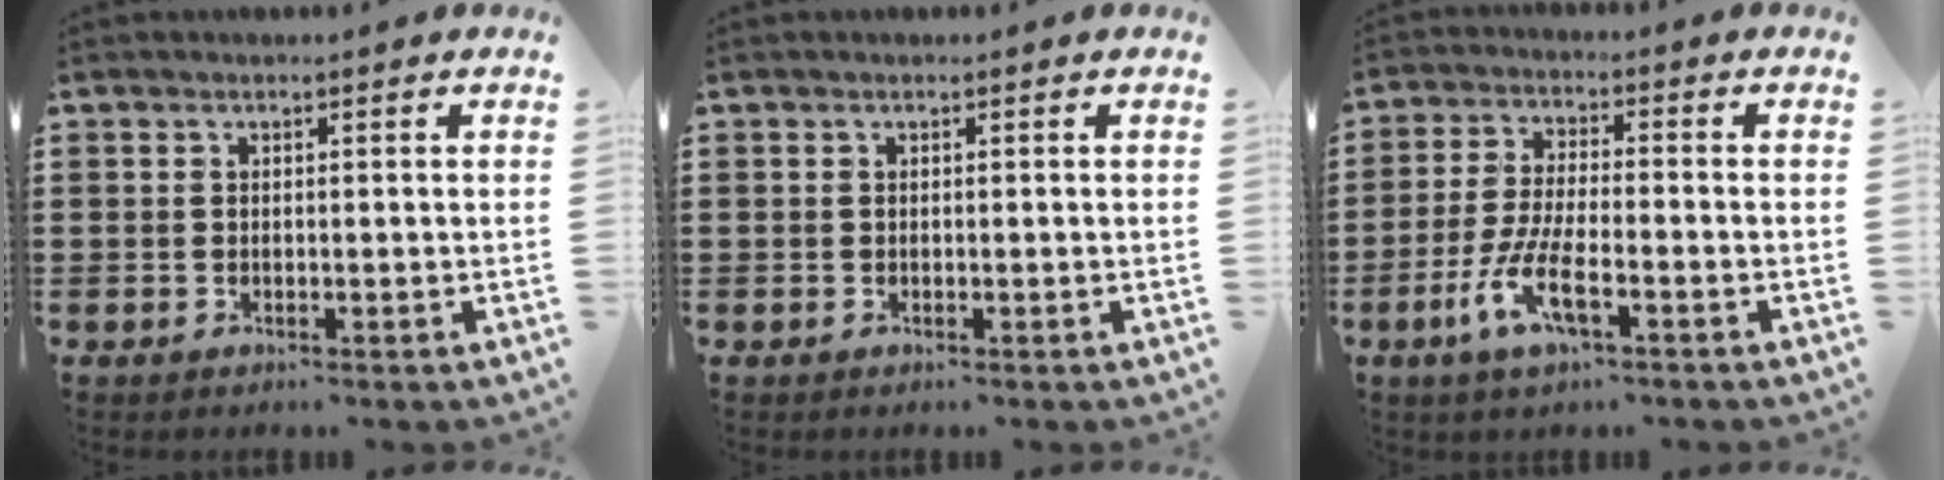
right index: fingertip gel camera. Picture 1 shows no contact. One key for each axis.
{"total": 0.0}
{"total": 7.6, "fx": -3.8, "fy": 1.8, "fz": 6.4, "tx": -0.151, "ty": -0.016, "tz": -0.075}